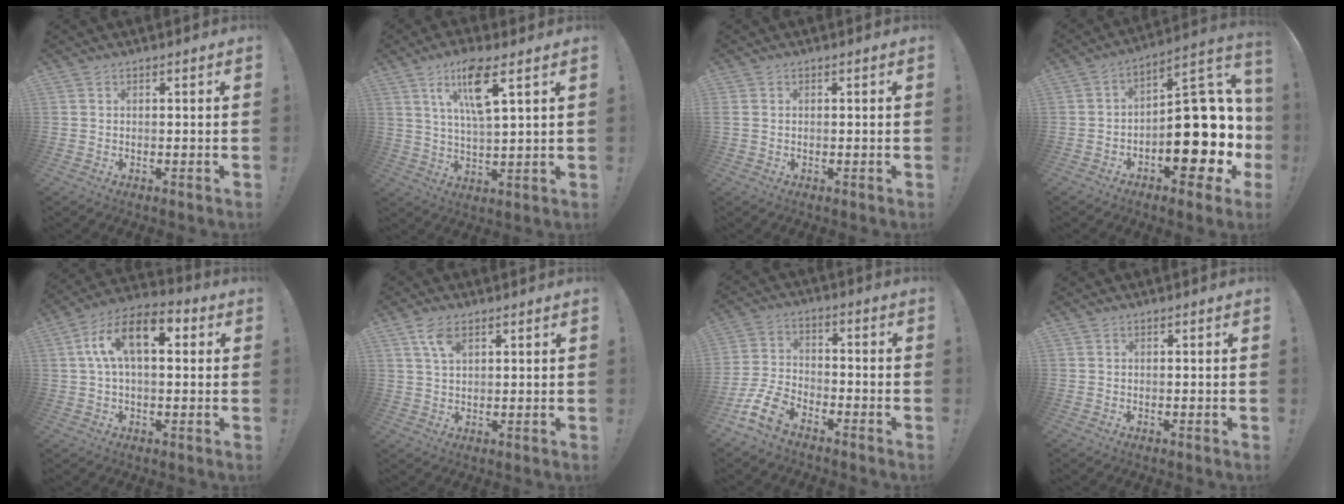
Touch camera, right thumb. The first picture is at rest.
{"total": 12.1, "force": [6.5, 2.9, 9.8], "torque": [-0.165, -0.015, 0.105]}
{"total": 0.8, "force": [-0.2, 0.5, 0.5], "torque": [-0.012, 0.003, -0.002]}
{"total": 21.0, "force": [-5.0, 10.9, 17.2], "torque": [-0.191, 0.032, -0.065]}
{"total": 13.6, "force": [3.4, 6.7, 11.3], "torque": [-0.208, 0.010, 0.058]}
{"total": 5.2, "force": [2.8, 2.4, 3.7], "torque": [-0.062, -0.010, 0.051]}
{"total": 10.4, "force": [-7.3, 5.3, 5.2], "torque": [-0.115, 0.035, -0.136]}
{"total": 0.0}